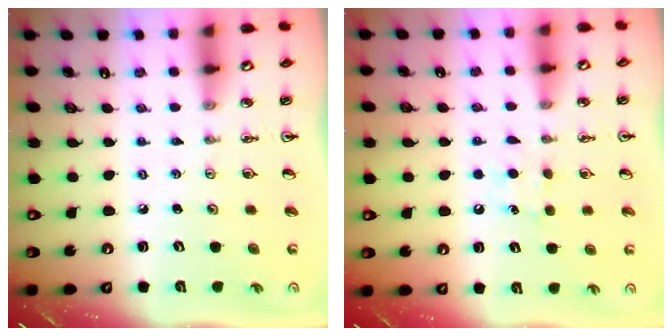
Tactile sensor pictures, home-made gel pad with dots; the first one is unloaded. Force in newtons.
{"total": 8.0, "press": 7.9, "slide": 0.9}